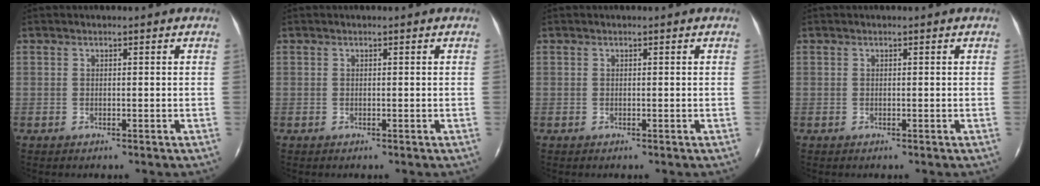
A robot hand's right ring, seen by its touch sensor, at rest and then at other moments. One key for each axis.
{"total": 0.0}
{"total": 0.0}
{"total": 0.0}